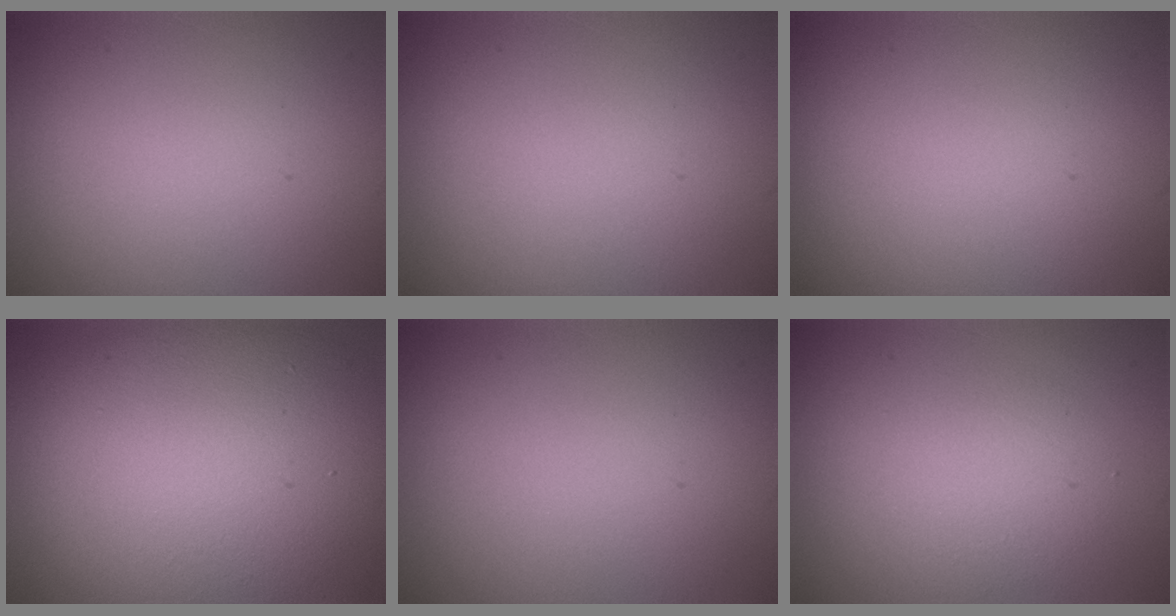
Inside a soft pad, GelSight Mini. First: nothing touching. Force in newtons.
{"total": 0.0}
{"total": 0.0}
{"total": 14.5, "press": 14.5, "slide": 0.9}
{"total": 0.0}
{"total": 2.8, "press": 2.8, "slide": 0.1}